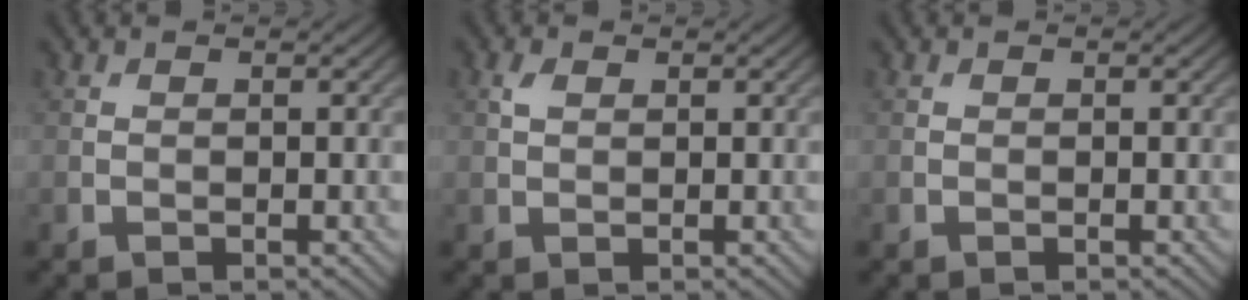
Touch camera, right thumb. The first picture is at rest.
{"total": 1.2, "force": [0.5, 0.8, 0.8], "torque": [-0.020, 0.004, 0.010]}
{"total": 0.0}